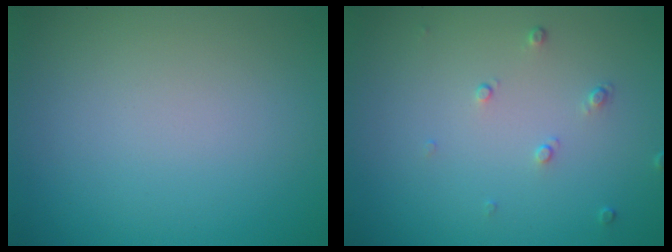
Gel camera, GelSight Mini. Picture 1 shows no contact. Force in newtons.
{"total": 0.9, "press": 0.6, "slide": 0.7}